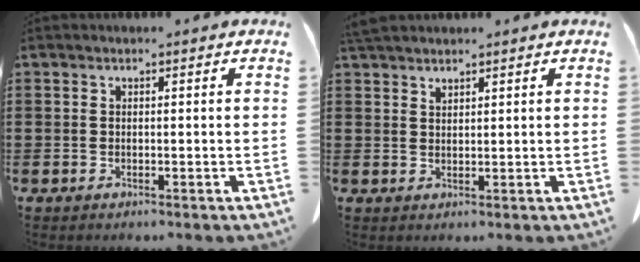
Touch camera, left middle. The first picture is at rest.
{"total": 2.0, "force": [1.9, 0.3, 0.5], "torque": [-0.015, 0.000, 0.037]}